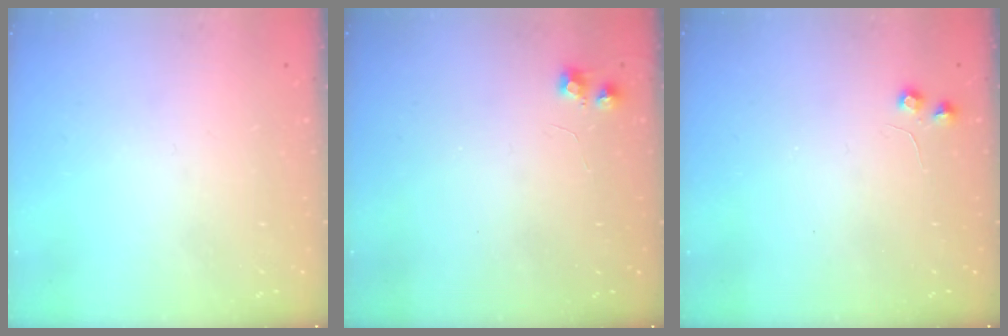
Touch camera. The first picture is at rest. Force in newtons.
{"total": 4.3, "press": 4.2, "slide": 0.6}
{"total": 5.0, "press": 4.9, "slide": 0.8}